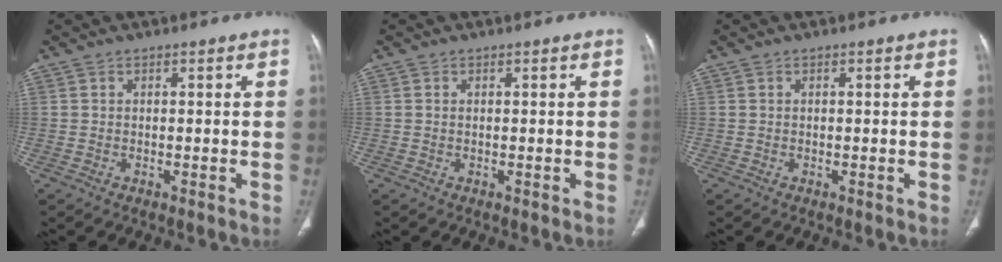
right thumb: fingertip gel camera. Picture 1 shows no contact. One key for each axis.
{"total": 0.0}
{"total": 0.0}